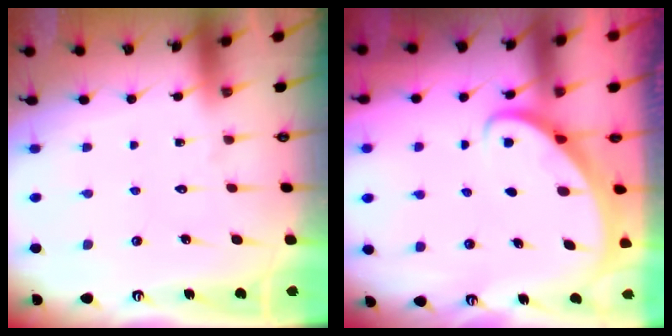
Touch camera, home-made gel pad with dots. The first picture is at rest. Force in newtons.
{"total": 2.5, "press": 2.5, "slide": 0.3}